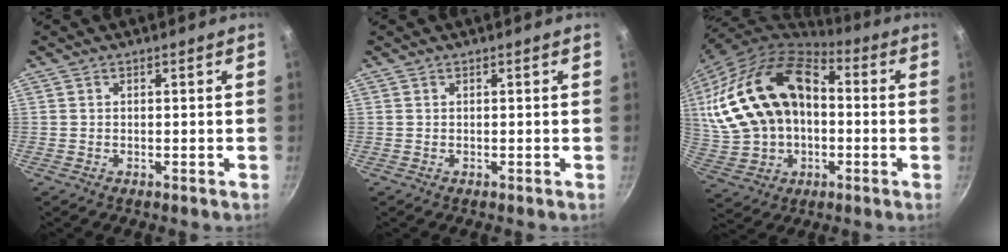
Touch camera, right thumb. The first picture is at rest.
{"total": 0.0}
{"total": 25.0, "force": [1.8, 17.4, 17.9], "torque": [-0.343, 0.039, 0.042]}